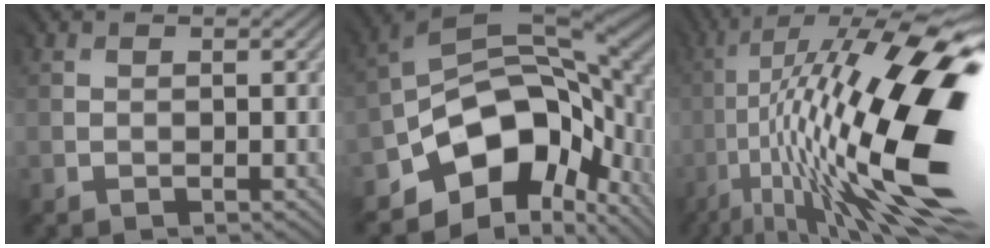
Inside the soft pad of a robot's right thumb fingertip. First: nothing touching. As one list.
[{"total": 12.6, "force": [-5.6, 8.2, 7.8], "torque": [-0.129, -0.004, -0.113]}, {"total": 20.1, "force": [-1.2, 5.5, 19.2], "torque": [-0.336, 0.035, -0.019]}]